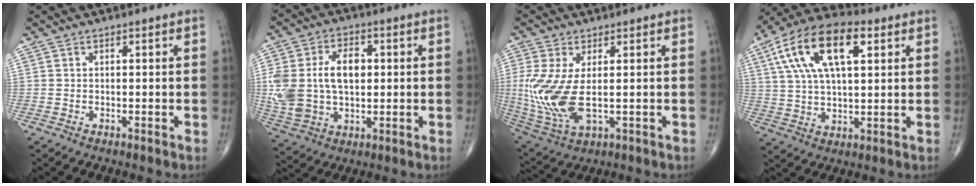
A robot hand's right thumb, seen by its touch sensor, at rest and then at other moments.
{"total": 15.7, "force": [1.4, 10.0, 12.0], "torque": [-0.231, 0.012, 0.033]}
{"total": 12.7, "force": [-0.2, 5.7, 11.3], "torque": [-0.267, -0.018, 0.012]}
{"total": 17.7, "force": [6.5, 8.1, 14.3], "torque": [-0.263, 0.012, 0.112]}